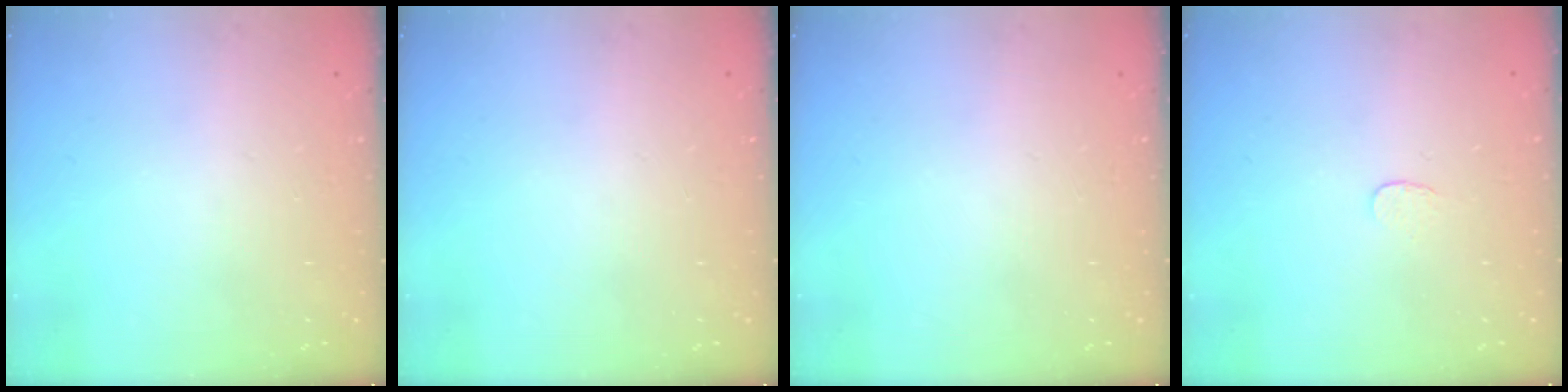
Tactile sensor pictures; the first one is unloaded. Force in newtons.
{"total": 0.0}
{"total": 0.0}
{"total": 3.0, "press": 3.0, "slide": 0.2}